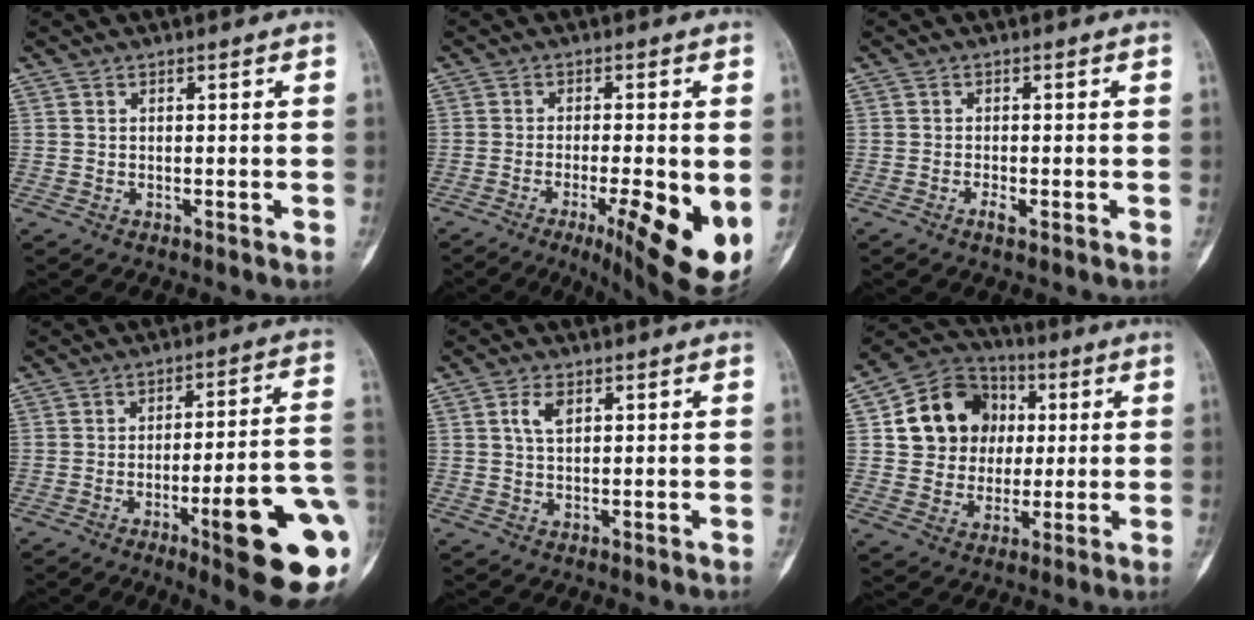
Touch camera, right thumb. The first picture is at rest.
{"total": 13.7, "force": [-4.1, 3.0, 12.8], "torque": [-0.145, -0.014, -0.049]}
{"total": 1.8, "force": [-0.8, 0.6, 1.5], "torque": [-0.026, 0.000, -0.016]}
{"total": 20.7, "force": [-6.8, 3.7, 19.2], "torque": [-0.202, 0.019, -0.083]}
{"total": 3.2, "force": [1.2, 1.7, 2.4], "torque": [-0.046, 0.000, 0.023]}
{"total": 15.2, "force": [2.9, 13.3, 6.9], "torque": [-0.078, 0.010, 0.052]}